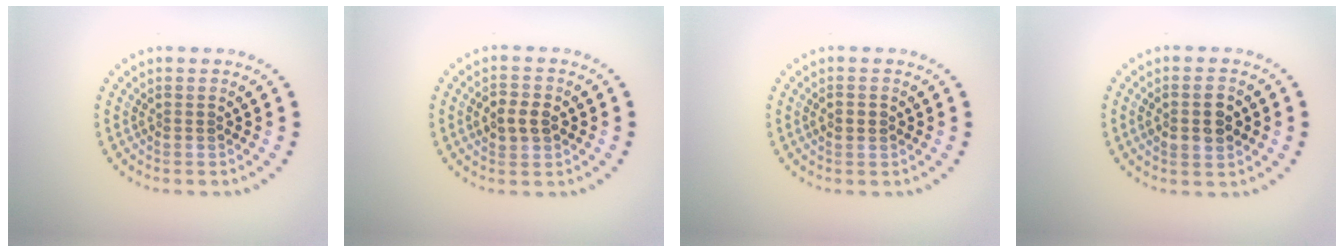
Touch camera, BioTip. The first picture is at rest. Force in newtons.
{"total": 2.7, "press": 2.7, "slide": 0.1}
{"total": 1.4, "press": 1.4, "slide": 0.0}
{"total": 2.8, "press": 2.8, "slide": 0.4}